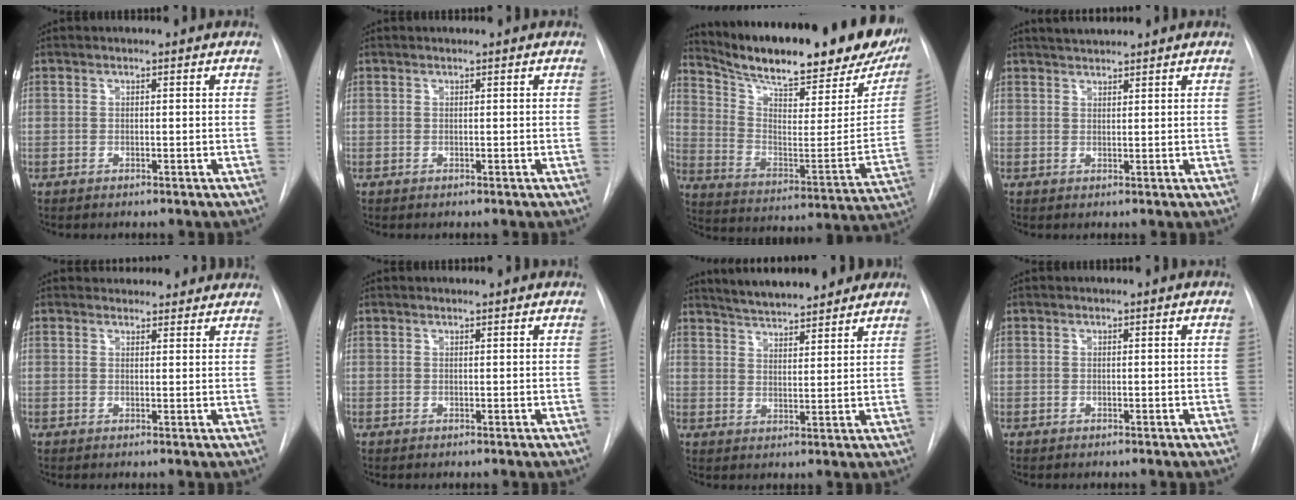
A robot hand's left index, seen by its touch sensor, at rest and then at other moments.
{"total": 0.8, "force": [0.8, 0.0, 0.2], "torque": [-0.008, 0.008, 0.009]}
{"total": 30.1, "force": [24.5, 6.2, 16.3], "torque": [-0.260, -0.054, 0.337]}
{"total": 3.2, "force": [3.1, 0.2, 0.9], "torque": [-0.016, 0.025, 0.054]}
{"total": 9.1, "force": [8.4, 3.2, 1.2], "torque": [0.010, 0.019, 0.085]}
{"total": 1.9, "force": [1.9, 0.1, 0.5], "torque": [-0.012, 0.014, 0.022]}
{"total": 12.4, "force": [11.1, 2.1, 5.0], "torque": [-0.076, 0.014, 0.161]}
{"total": 0.0}